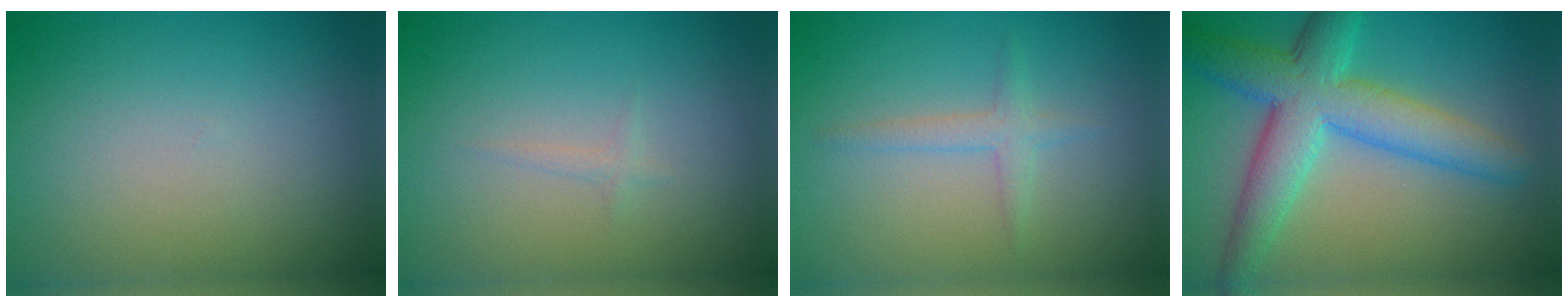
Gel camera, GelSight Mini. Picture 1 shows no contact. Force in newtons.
{"total": 0.7, "press": 0.6, "slide": 0.1}
{"total": 1.6, "press": 1.6, "slide": 0.1}
{"total": 7.7, "press": 7.7, "slide": 0.1}